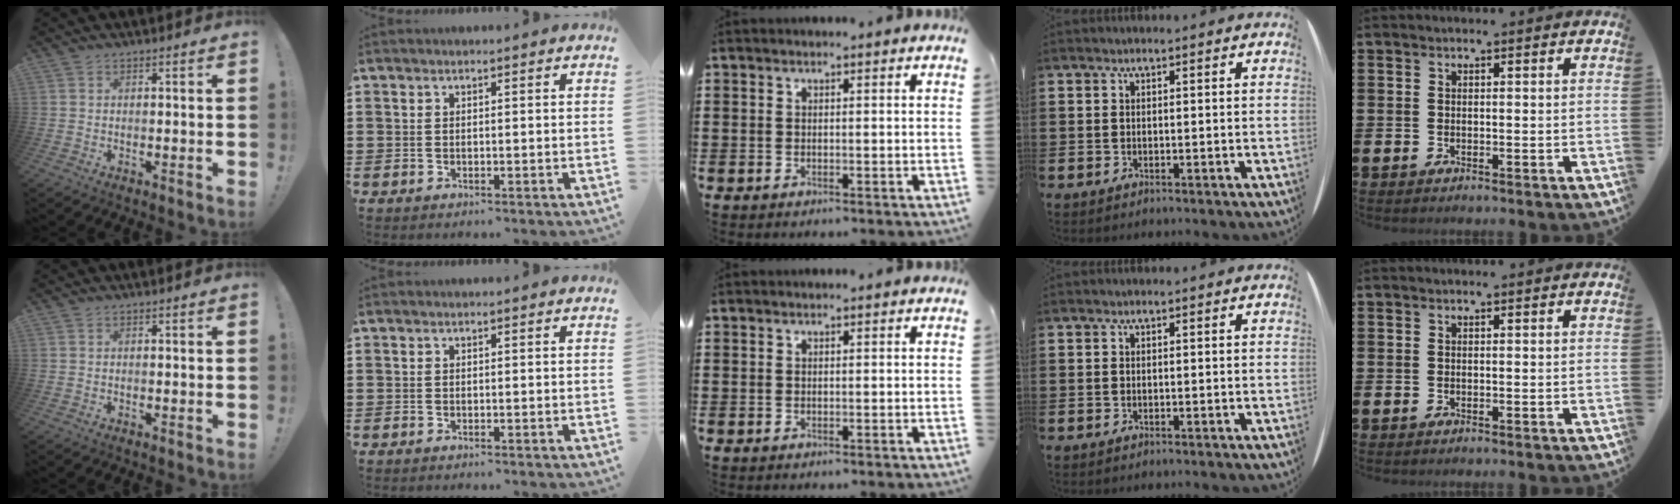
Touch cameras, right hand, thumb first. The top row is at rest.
{}